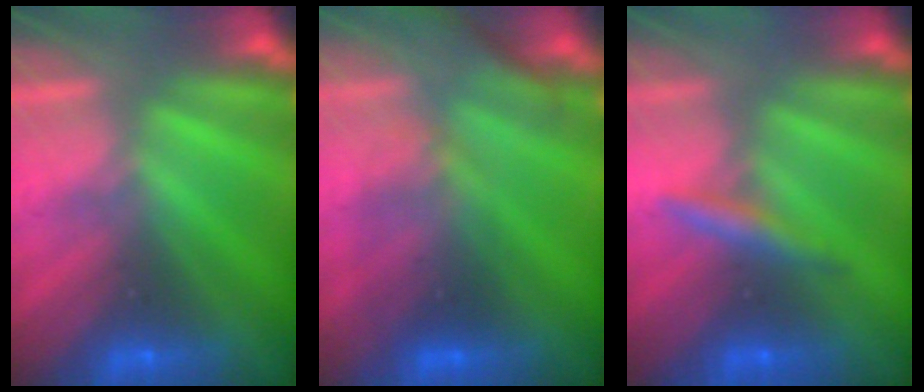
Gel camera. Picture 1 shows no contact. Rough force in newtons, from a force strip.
{"total": 2.8}
{"total": 3.2}